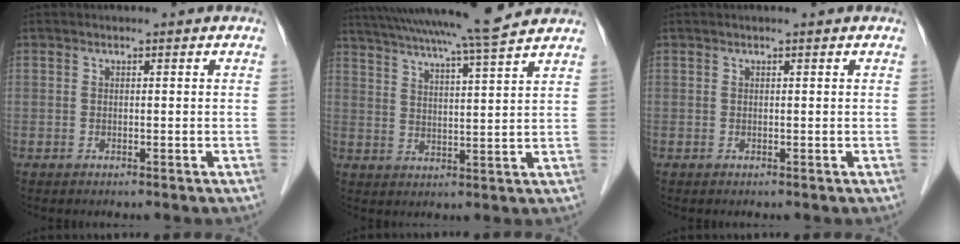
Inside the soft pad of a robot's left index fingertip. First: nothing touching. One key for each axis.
{"total": 16.5, "fx": 14.7, "fy": -1.0, "fz": 7.4, "tx": -0.134, "ty": 0.003, "tz": 0.212}
{"total": 0.5, "fx": 0.4, "fy": 0.0, "fz": 0.3, "tx": -0.004, "ty": 0.005, "tz": 0.008}